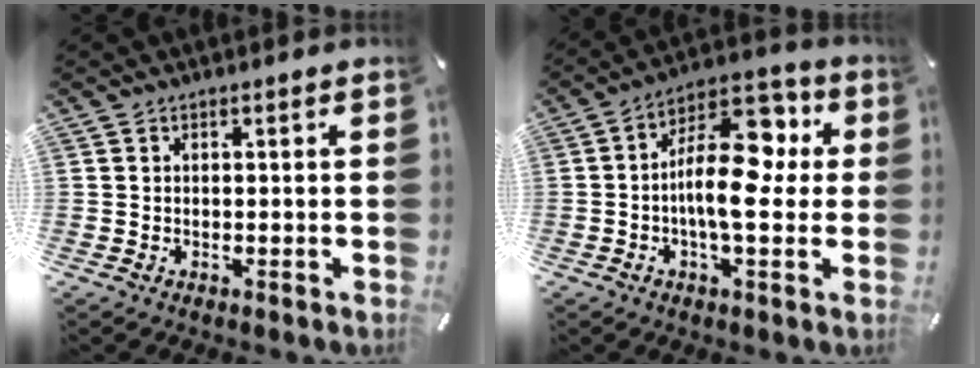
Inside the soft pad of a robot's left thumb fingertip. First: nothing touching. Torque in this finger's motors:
{"motor_torque": [0.61, 0.72, 0.66, 0.07, 0.20]}